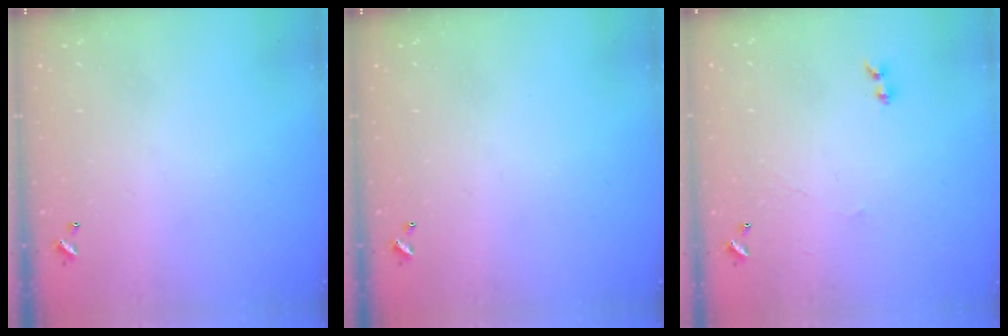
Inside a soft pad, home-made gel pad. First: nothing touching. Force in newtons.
{"total": 0.0}
{"total": 1.0, "press": 0.3, "slide": 1.0}